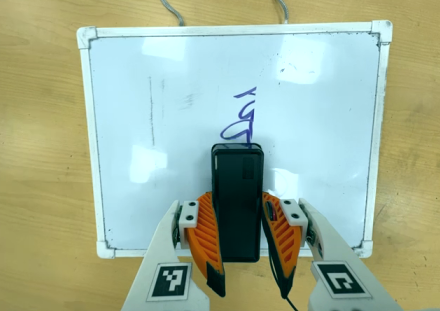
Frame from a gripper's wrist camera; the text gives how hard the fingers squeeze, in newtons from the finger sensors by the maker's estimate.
{"total": 7.8, "left": 6.1, "right": 9.5}